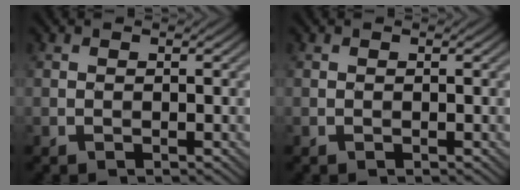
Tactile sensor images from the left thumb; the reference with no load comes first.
{"total": 0.0}